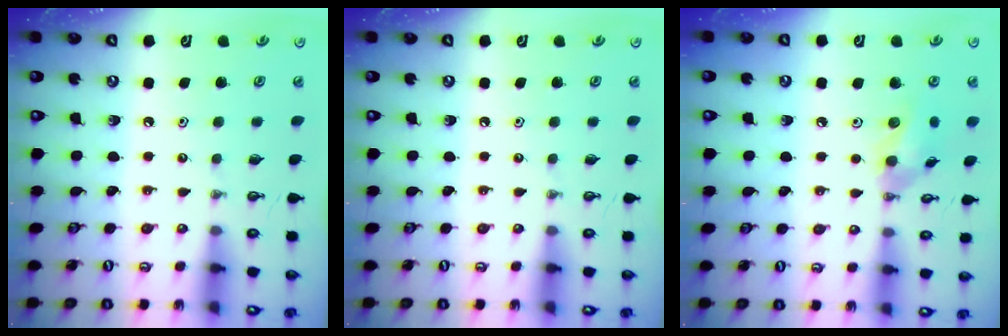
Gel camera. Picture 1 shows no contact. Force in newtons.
{"total": 0.0}
{"total": 10.2, "press": 10.1, "slide": 1.8}